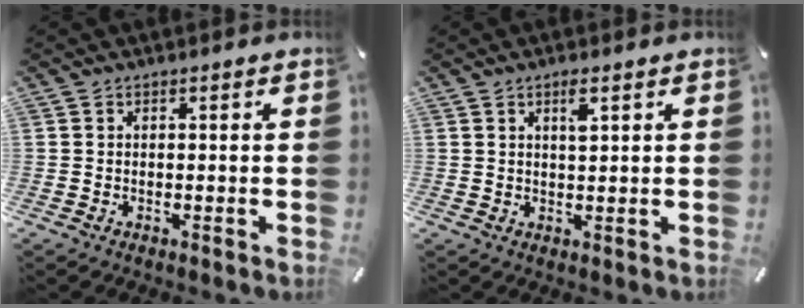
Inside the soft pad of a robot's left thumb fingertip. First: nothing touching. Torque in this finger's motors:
{"motor_torque": [0.62, 0.79, 0.39, -0.47, 0.11]}